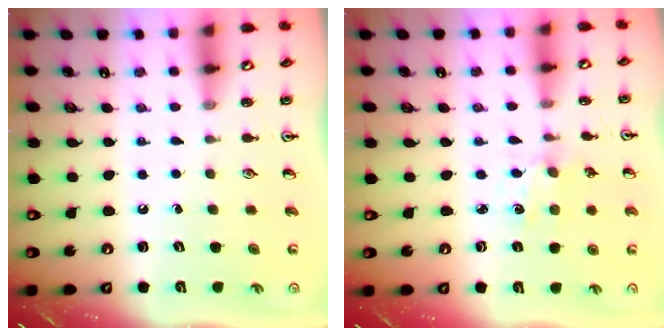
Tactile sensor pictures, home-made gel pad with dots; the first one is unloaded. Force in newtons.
{"total": 1.4, "press": 1.4, "slide": 0.2}